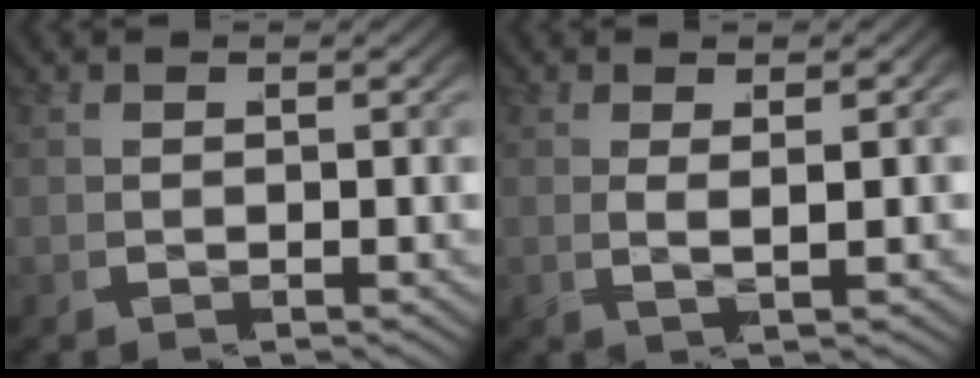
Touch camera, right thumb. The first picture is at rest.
{"total": 1.9, "force": [0.9, 0.1, 1.6], "torque": [-0.030, 0.006, 0.011]}